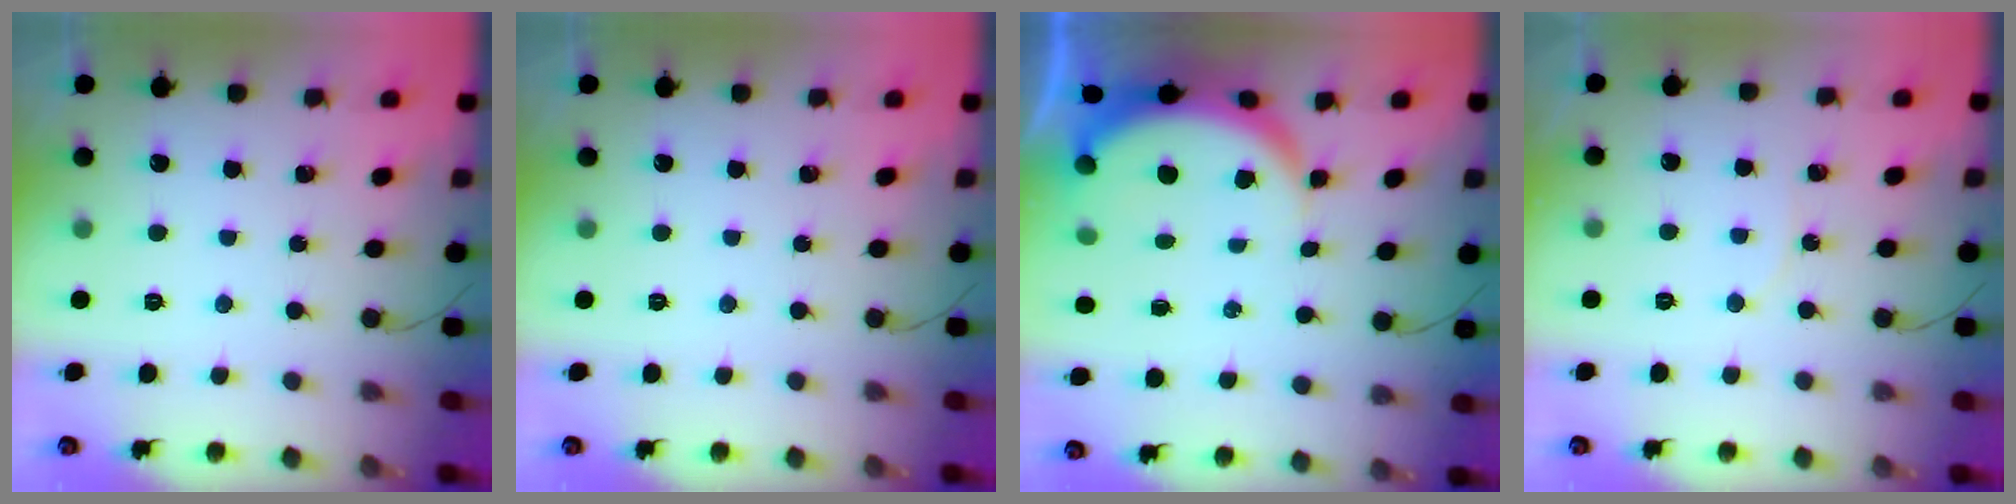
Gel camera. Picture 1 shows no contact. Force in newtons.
{"total": 0.0}
{"total": 6.4, "press": 6.3, "slide": 0.5}
{"total": 3.9, "press": 3.9, "slide": 0.6}